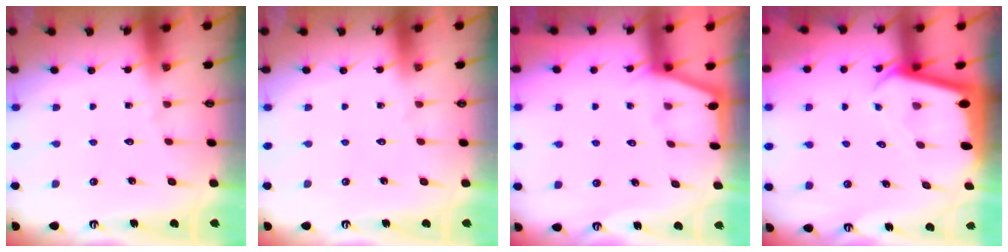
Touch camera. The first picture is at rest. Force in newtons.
{"total": 0.0}
{"total": 1.6, "press": 1.5, "slide": 0.3}
{"total": 2.4, "press": 2.4, "slide": 0.2}